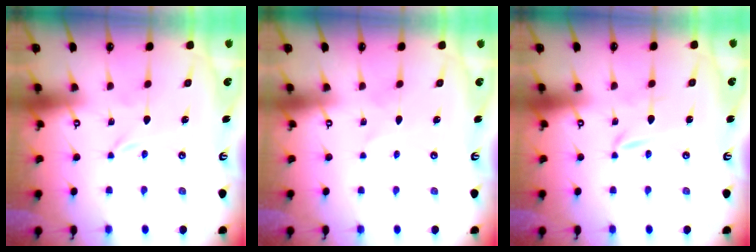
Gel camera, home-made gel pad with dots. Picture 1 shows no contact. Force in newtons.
{"total": 1.1, "press": 1.1, "slide": 0.1}
{"total": 1.9, "press": 1.9, "slide": 0.2}